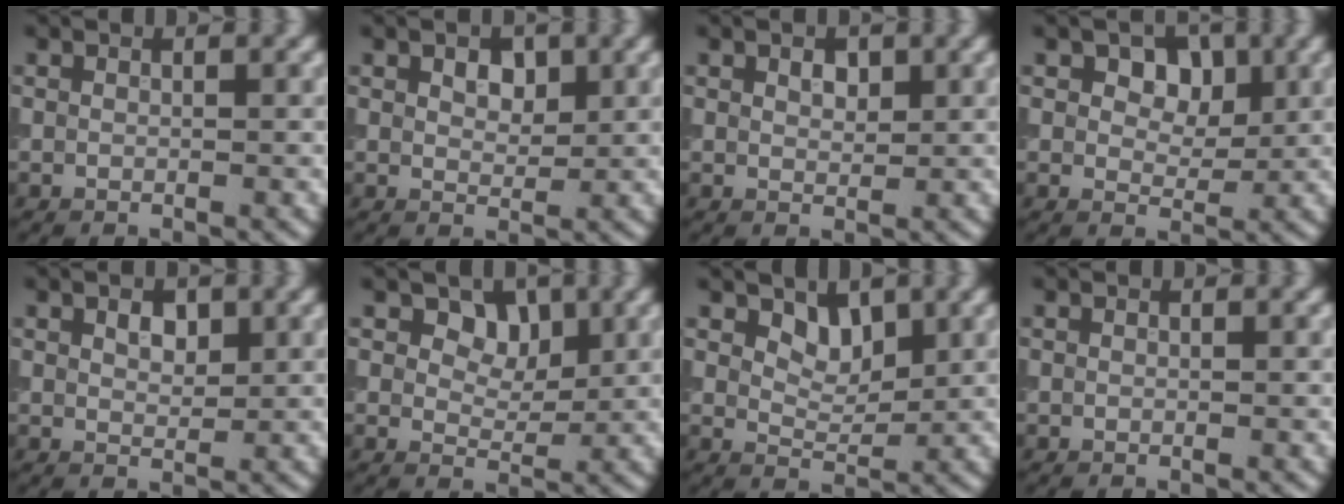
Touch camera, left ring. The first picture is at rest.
{"total": 2.1, "force": [1.0, 1.3, 1.3], "torque": [-0.021, 0.000, 0.017]}
{"total": 1.4, "force": [0.7, 0.8, 0.8], "torque": [-0.012, 0.001, 0.014]}
{"total": 3.9, "force": [1.5, 2.7, 2.4], "torque": [-0.032, 0.001, 0.008]}
{"total": 1.7, "force": [0.9, 1.0, 1.1], "torque": [-0.017, 0.001, 0.016]}
{"total": 3.9, "force": [2.0, 2.6, 2.1], "torque": [-0.032, -0.014, 0.031]}
{"total": 2.6, "force": [1.6, 1.5, 1.3], "torque": [-0.023, -0.011, 0.024]}
{"total": 0.0}